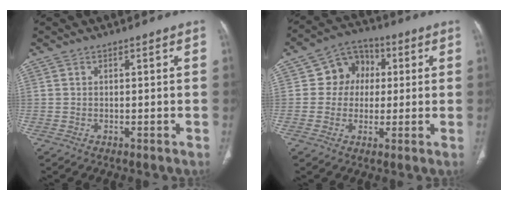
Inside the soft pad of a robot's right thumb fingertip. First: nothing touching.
{"total": 8.3, "force": [1.2, 7.4, 3.4], "torque": [-0.010, 0.011, 0.010]}